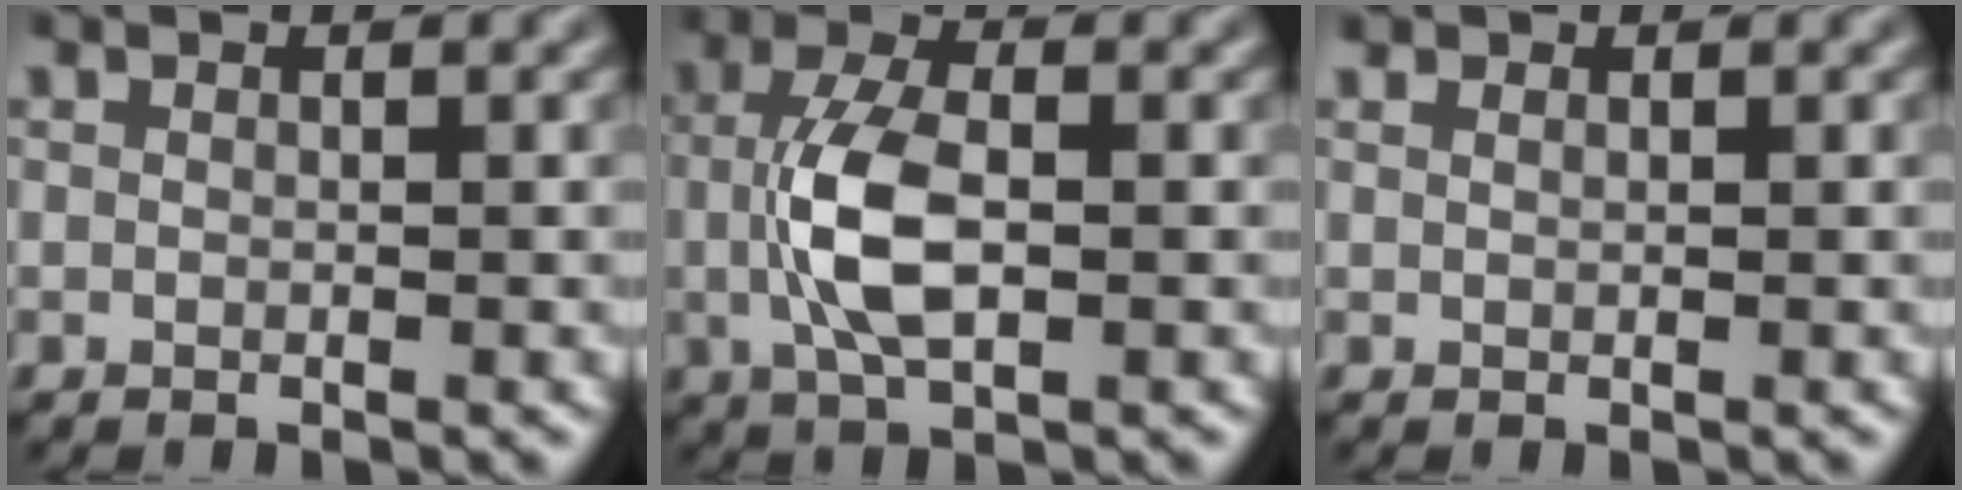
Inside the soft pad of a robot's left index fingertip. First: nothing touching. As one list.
[{"total": 5.5, "force": [-0.5, 2.3, 5.0], "torque": [-0.108, 0.004, -0.011]}, {"total": 0.8, "force": [0.6, 0.2, 0.3], "torque": [-0.007, 0.000, 0.009]}]